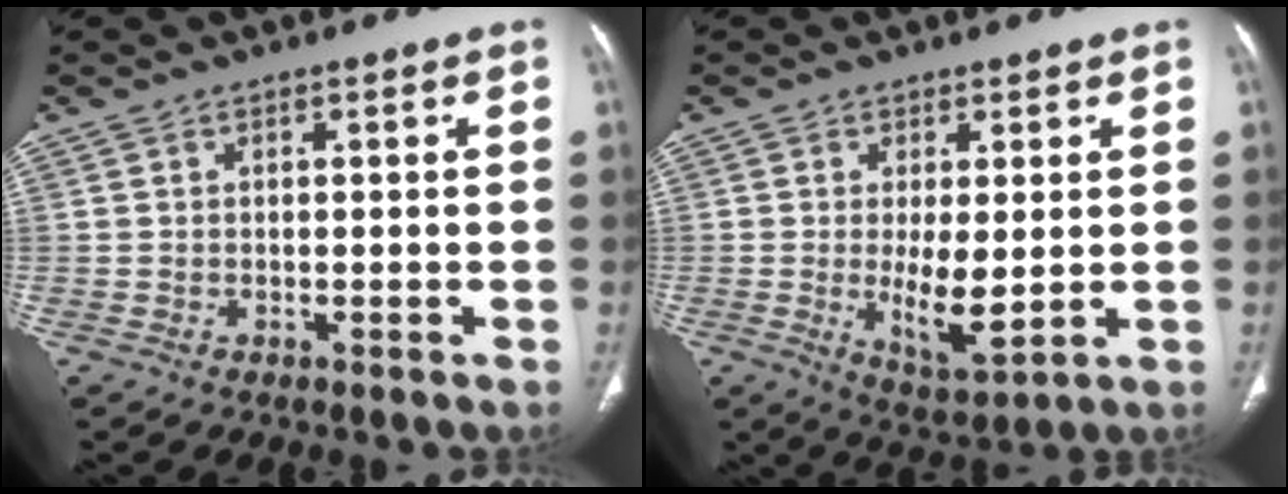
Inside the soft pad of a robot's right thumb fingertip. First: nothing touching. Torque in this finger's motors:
{"motor_torque": [0.97, 0.99, -0.08, 0.03, 0.33]}